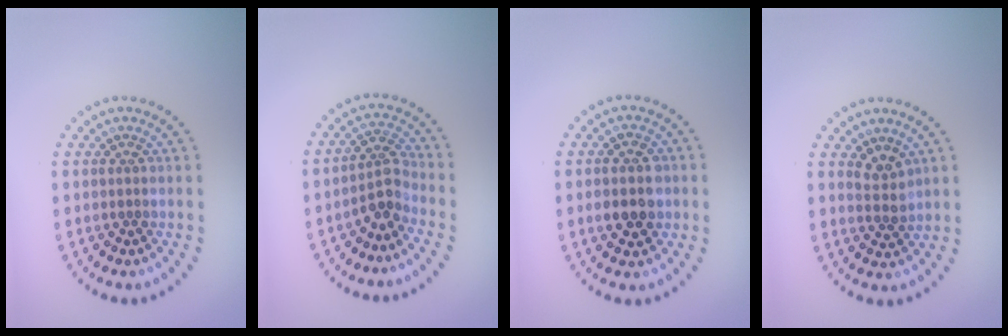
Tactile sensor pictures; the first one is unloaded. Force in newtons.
{"total": 2.6, "press": 2.0, "slide": 1.7}
{"total": 3.8, "press": 3.8, "slide": 0.3}
{"total": 1.9, "press": 1.5, "slide": 1.1}